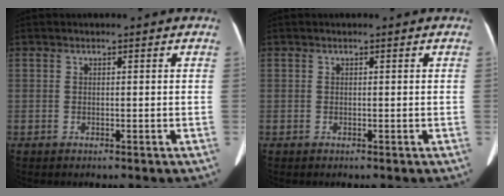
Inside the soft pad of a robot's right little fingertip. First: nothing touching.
{"total": 0.0}